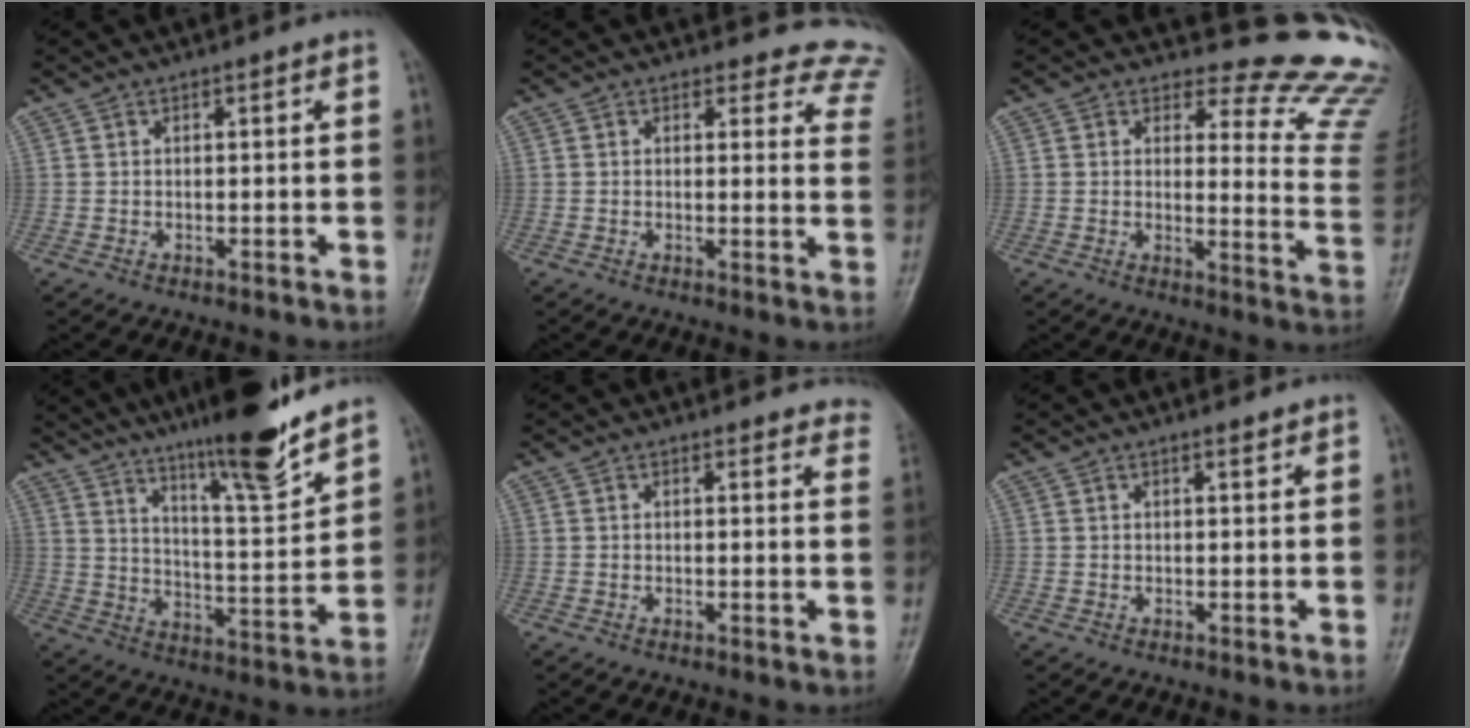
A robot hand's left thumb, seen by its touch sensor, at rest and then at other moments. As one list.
[{"total": 11.6, "force": [10.8, 4.3, 0.3], "torque": [0.059, -0.080, 0.072]}, {"total": 15.0, "force": [14.4, 3.4, 2.4], "torque": [0.018, -0.171, 0.131]}, {"total": 16.0, "force": [12.2, 1.6, 10.2], "torque": [-0.145, -0.077, 0.200]}, {"total": 7.2, "force": [6.9, 1.9, 0.8], "torque": [0.036, -0.027, 0.043]}, {"total": 1.0, "force": [0.9, 0.2, 0.4], "torque": [-0.005, -0.008, 0.015]}]